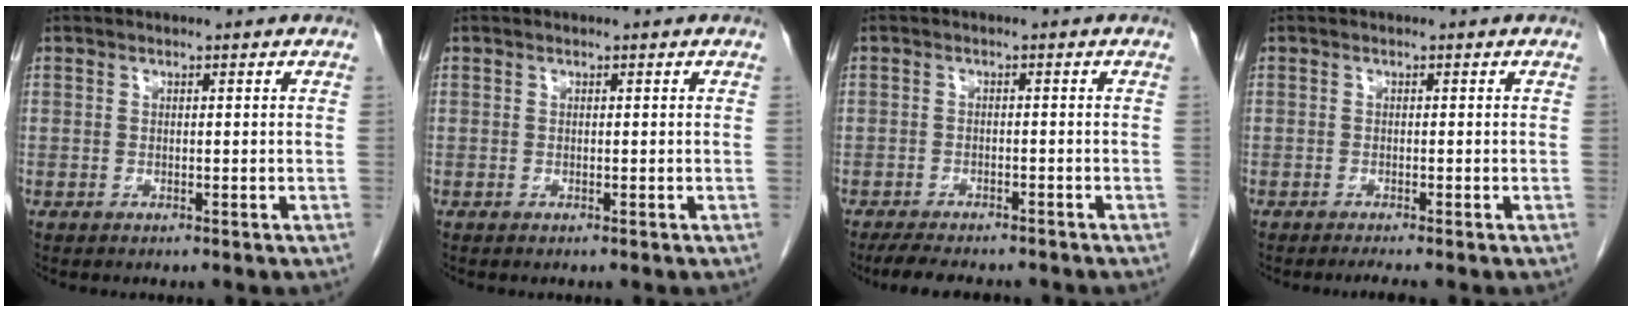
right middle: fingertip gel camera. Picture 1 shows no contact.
{"total": 0.0}
{"total": 7.6, "force": [-6.5, 2.2, 3.3], "torque": [-0.053, -0.011, -0.095]}
{"total": 1.7, "force": [-1.4, -0.4, 0.9], "torque": [-0.020, -0.006, -0.023]}